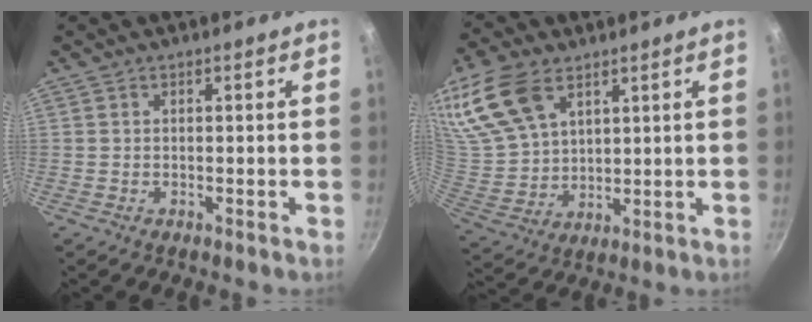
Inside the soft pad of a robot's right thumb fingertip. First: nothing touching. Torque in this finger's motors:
{"motor_torque": [-0.52, 1.05, 0.16, 0.15, 0.34]}